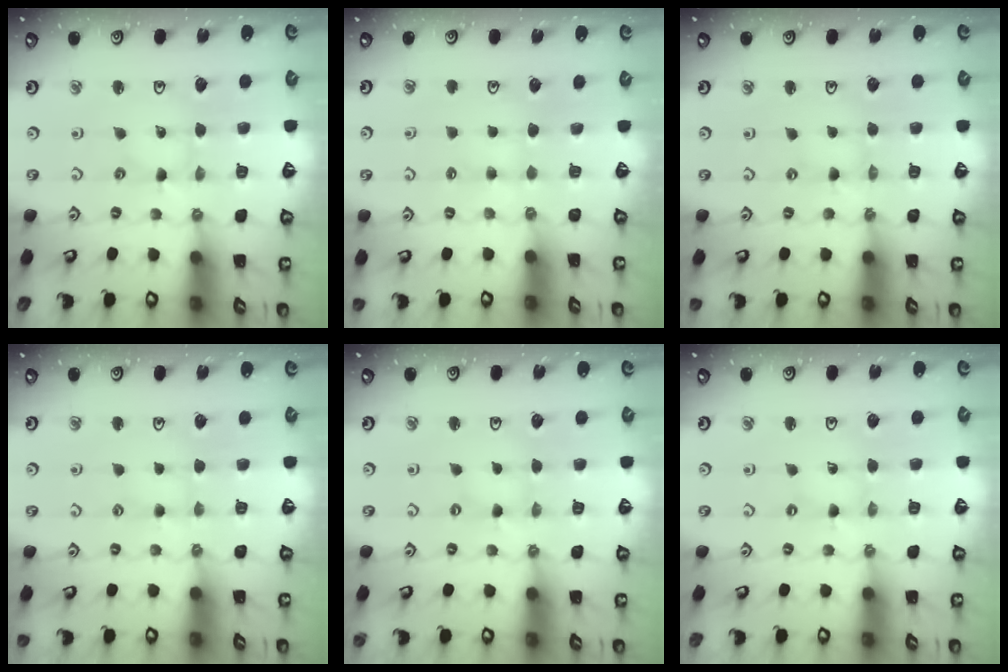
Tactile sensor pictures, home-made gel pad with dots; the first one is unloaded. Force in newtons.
{"total": 2.3, "press": 2.2, "slide": 0.5}
{"total": 0.0}
{"total": 3.1, "press": 3.1, "slide": 0.5}
{"total": 0.0}
{"total": 0.0}